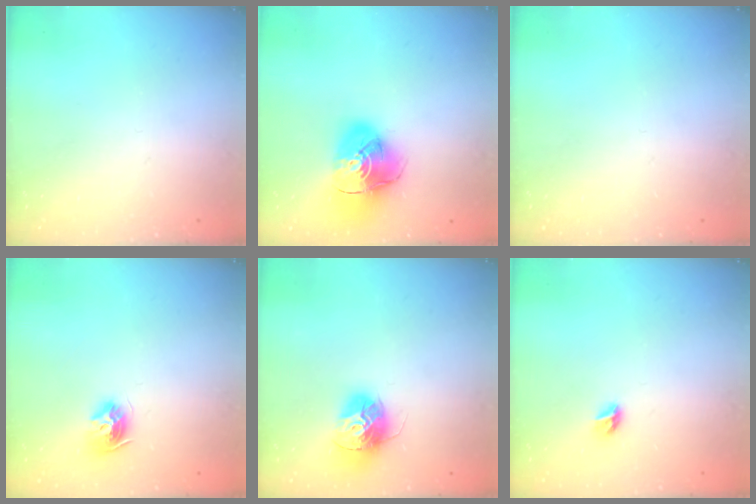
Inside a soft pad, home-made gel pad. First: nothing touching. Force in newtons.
{"total": 16.0, "press": 15.8, "slide": 2.1}
{"total": 0.0}
{"total": 9.5, "press": 9.5, "slide": 0.4}
{"total": 14.4, "press": 14.4, "slide": 1.3}
{"total": 5.4, "press": 5.4, "slide": 0.5}